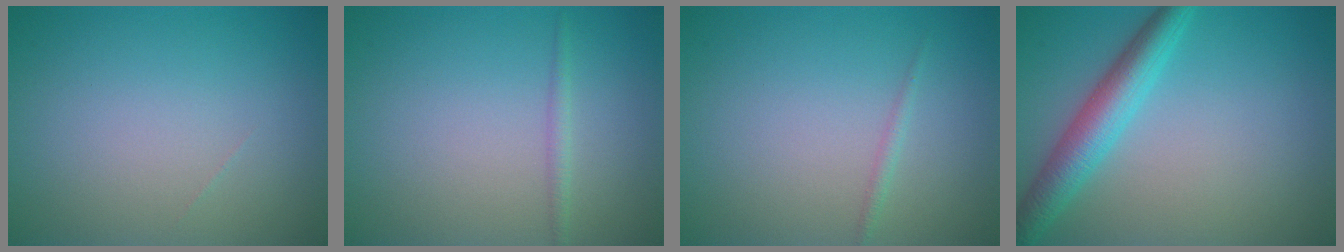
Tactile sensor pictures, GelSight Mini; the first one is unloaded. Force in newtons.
{"total": 1.0, "press": 1.0, "slide": 0.0}
{"total": 0.7, "press": 0.7, "slide": 0.0}
{"total": 4.5, "press": 4.5, "slide": 0.1}